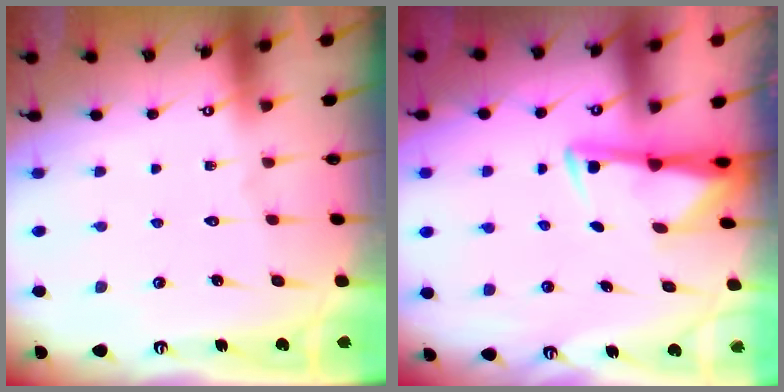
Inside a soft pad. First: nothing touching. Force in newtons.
{"total": 2.8, "press": 2.8, "slide": 0.5}